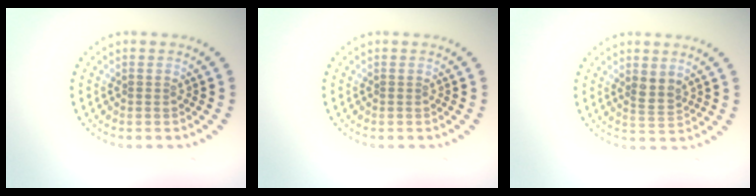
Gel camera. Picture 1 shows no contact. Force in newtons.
{"total": 0.0}
{"total": 1.7, "press": 1.6, "slide": 0.7}